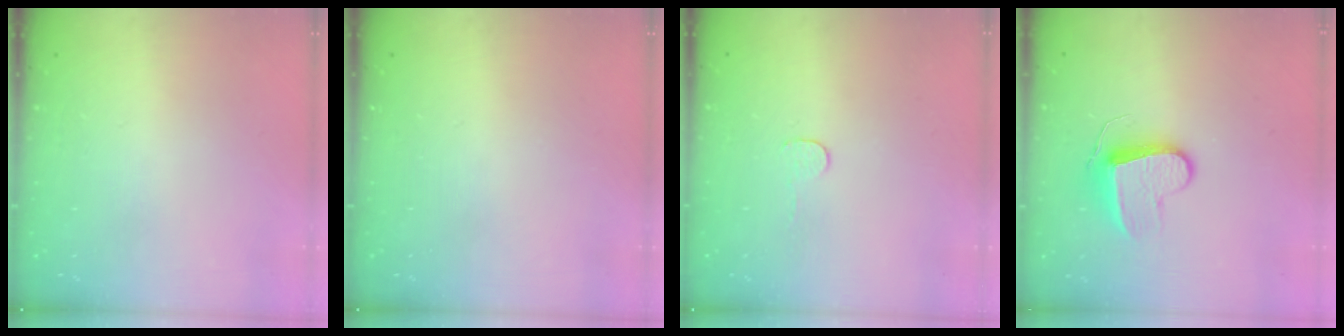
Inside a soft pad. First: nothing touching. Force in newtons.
{"total": 0.0}
{"total": 2.7, "press": 2.7, "slide": 0.2}
{"total": 9.9, "press": 9.8, "slide": 0.6}